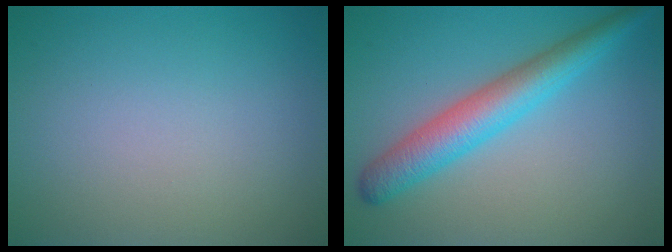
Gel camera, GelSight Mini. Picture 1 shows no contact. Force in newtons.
{"total": 5.1, "press": 5.1, "slide": 0.1}